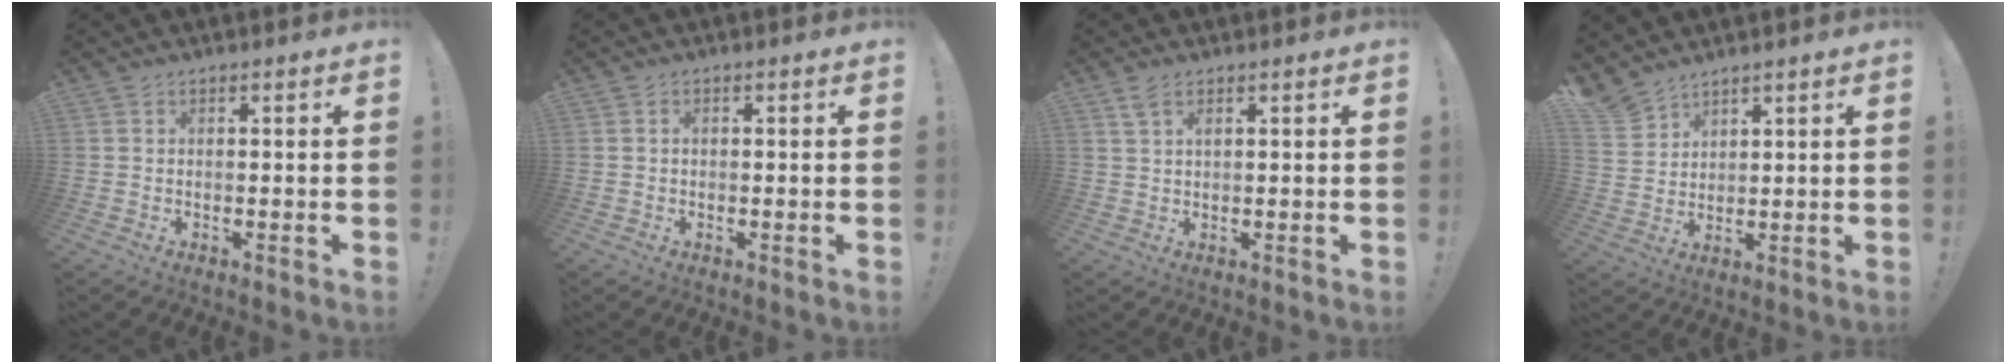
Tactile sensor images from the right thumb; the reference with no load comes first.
{"total": 0.5, "force": [-0.2, 0.4, 0.3], "torque": [-0.009, 0.003, -0.002]}
{"total": 2.0, "force": [1.3, 0.8, 1.4], "torque": [-0.023, -0.002, 0.022]}
{"total": 5.5, "force": [4.8, 2.5, 0.8], "torque": [-0.027, -0.035, 0.096]}